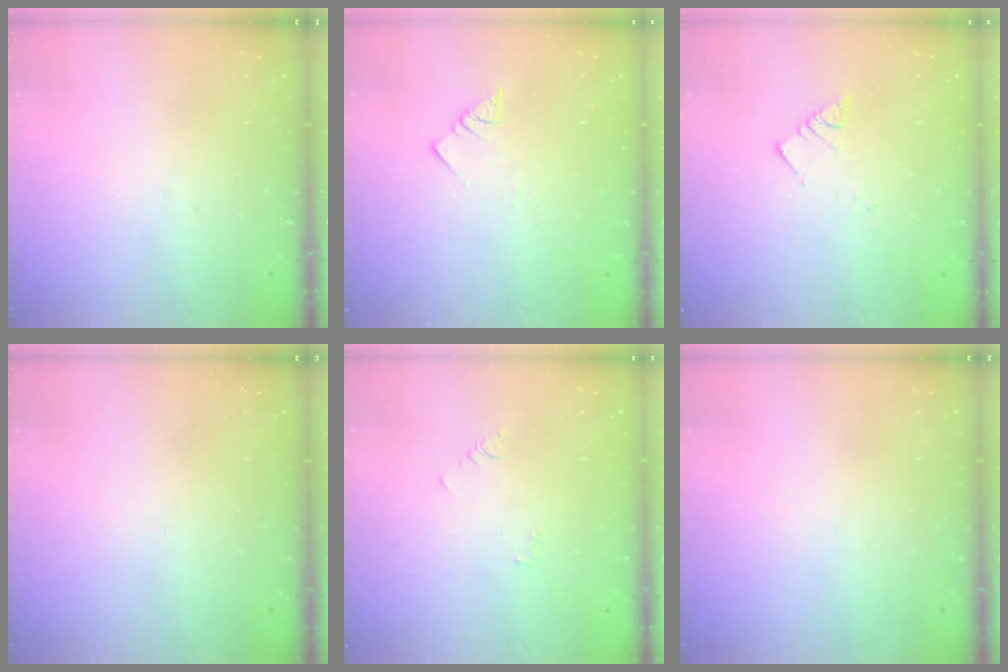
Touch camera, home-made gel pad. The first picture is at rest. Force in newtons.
{"total": 3.4, "press": 3.3, "slide": 0.4}
{"total": 4.0, "press": 4.0, "slide": 0.1}
{"total": 0.0}
{"total": 3.1, "press": 3.1, "slide": 0.4}
{"total": 0.0}